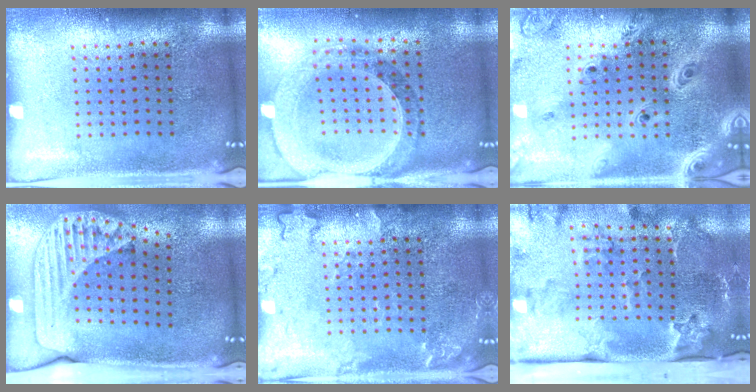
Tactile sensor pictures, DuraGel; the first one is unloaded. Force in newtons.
{"total": 1.6, "press": 1.5, "slide": 0.5}
{"total": 3.3, "press": 2.7, "slide": 2.0}
{"total": 2.4, "press": 1.7, "slide": 1.6}
{"total": 2.5, "press": 2.5, "slide": 0.4}
{"total": 3.8, "press": 2.6, "slide": 2.7}